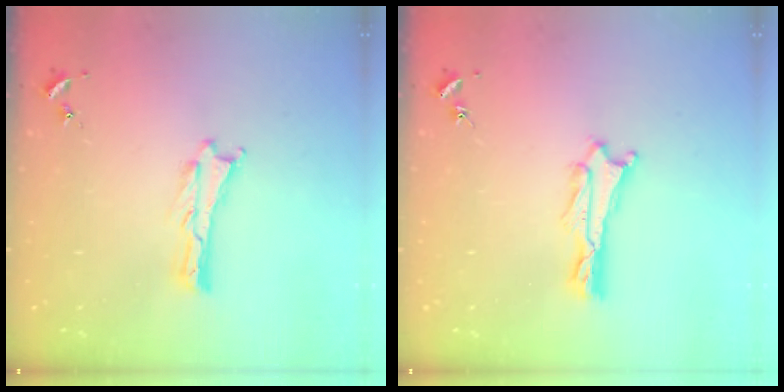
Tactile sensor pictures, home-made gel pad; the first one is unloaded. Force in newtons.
{"total": 1.0, "press": 1.0, "slide": 0.1}